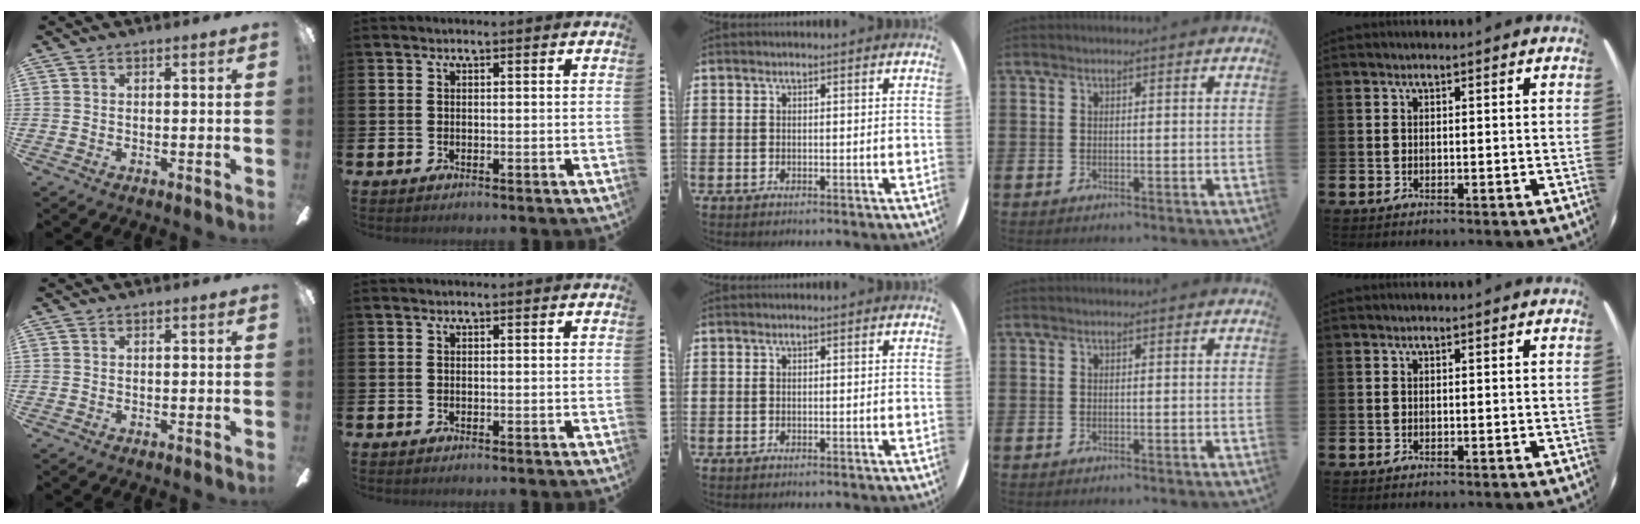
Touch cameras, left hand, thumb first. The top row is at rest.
{}